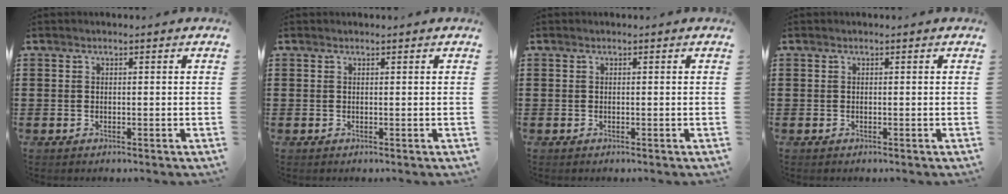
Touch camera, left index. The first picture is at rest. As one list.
[{"total": 0.0}, {"total": 0.0}, {"total": 0.0}]